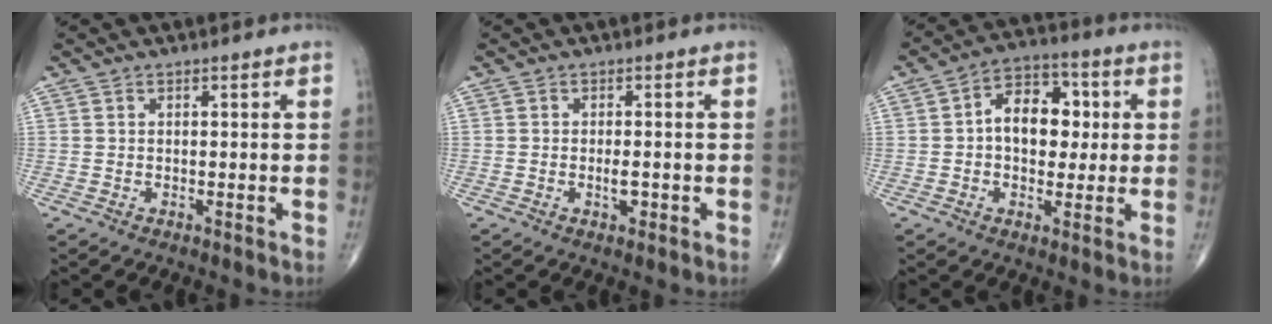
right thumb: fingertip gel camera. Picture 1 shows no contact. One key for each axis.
{"total": 2.2, "fx": -0.6, "fy": 1.0, "fz": 1.9, "tx": -0.030, "ty": 0.000, "tz": -0.009}
{"total": 11.1, "fx": 1.0, "fy": 7.5, "fz": 8.1, "tx": -0.089, "ty": 0.019, "tz": 0.009}